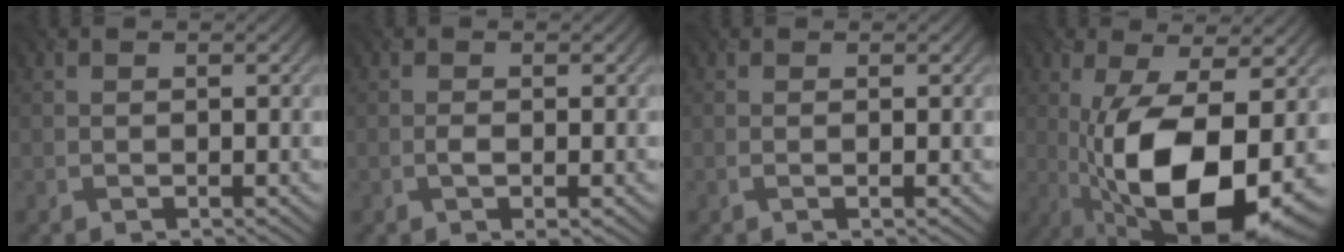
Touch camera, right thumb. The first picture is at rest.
{"total": 1.4, "force": [-0.4, 0.4, 1.3], "torque": [-0.027, -0.001, -0.009]}
{"total": 0.7, "force": [0.0, 0.0, 0.7], "torque": [-0.015, 0.000, -0.002]}
{"total": 16.2, "force": [-3.1, 6.5, 14.5], "torque": [-0.265, -0.019, -0.045]}